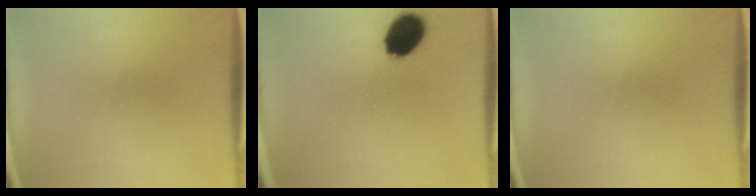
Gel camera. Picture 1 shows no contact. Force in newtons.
{"total": 11.2}
{"total": 0.0}